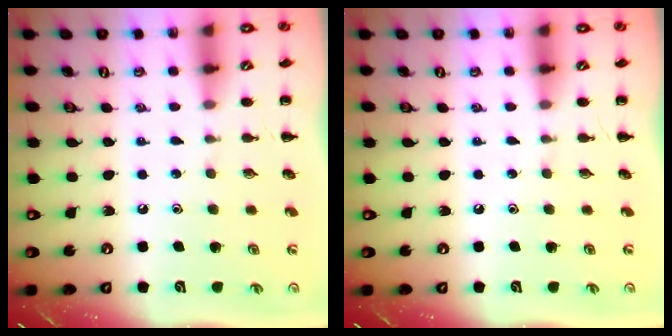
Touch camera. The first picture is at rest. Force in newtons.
{"total": 0.0}